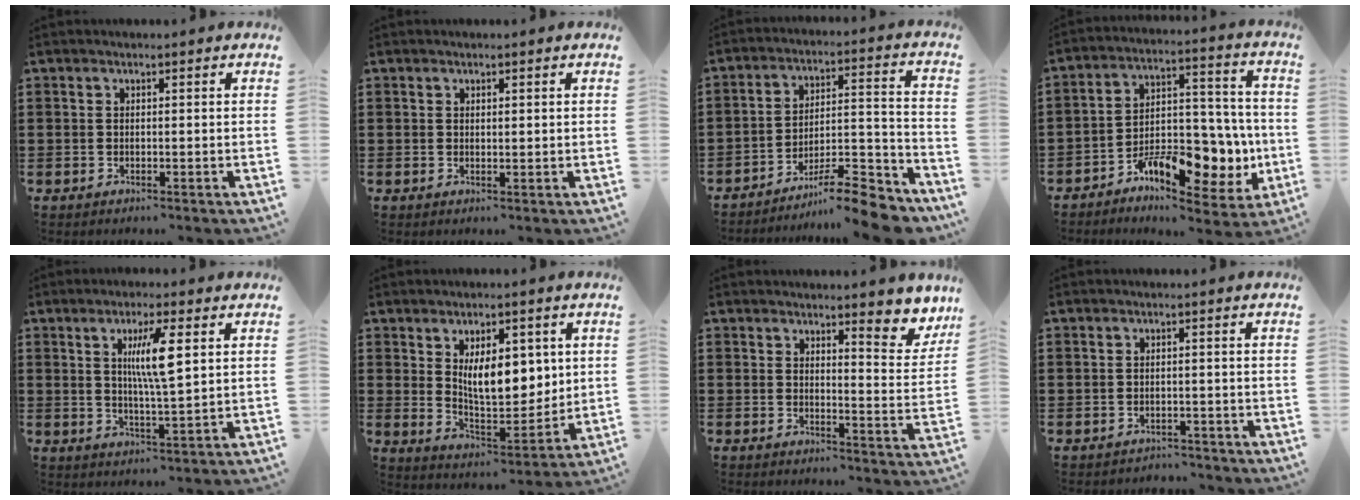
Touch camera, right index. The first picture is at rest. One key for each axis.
{"total": 0.6, "fx": 0.4, "fy": 0.3, "fz": 0.3, "tx": -0.007, "ty": 0.003, "tz": 0.007}
{"total": 11.0, "fx": -9.6, "fy": 1.3, "fz": 5.3, "tx": -0.065, "ty": 0.031, "tz": -0.182}
{"total": 11.1, "fx": -5.9, "fy": 6.2, "fz": 7.1, "tx": -0.100, "ty": 0.021, "tz": -0.100}
{"total": 7.1, "fx": 2.3, "fy": 1.1, "fz": 6.6, "tx": -0.126, "ty": 0.001, "tz": 0.032}
{"total": 9.8, "fx": 3.0, "fy": 4.8, "fz": 7.9, "tx": -0.123, "ty": -0.006, "tz": 0.048}
{"total": 4.8, "fx": 4.2, "fy": 0.6, "fz": 2.2, "tx": -0.036, "ty": -0.030, "tz": 0.068}
{"total": 1.6, "fx": -1.6, "fy": 0.4, "fz": -0.2, "tx": -0.002, "ty": 0.003, "tz": -0.037}